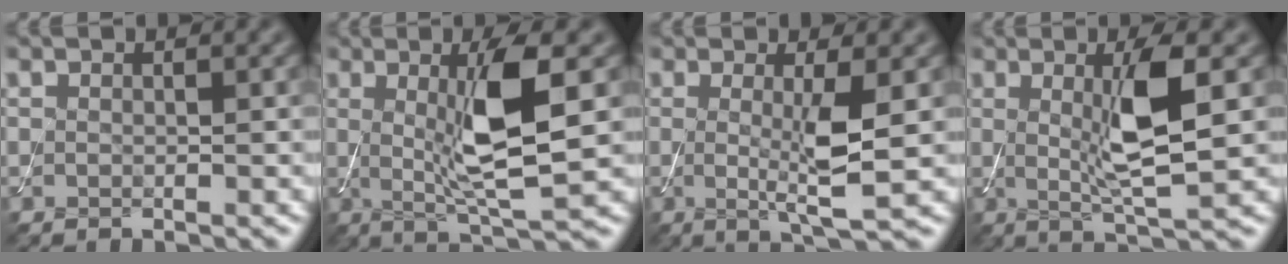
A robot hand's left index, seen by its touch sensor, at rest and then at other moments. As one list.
[{"total": 7.4, "force": [0.7, 1.4, 7.2], "torque": [-0.127, -0.007, 0.017]}, {"total": 4.4, "force": [0.0, 0.6, 4.4], "torque": [-0.082, -0.013, 0.002]}, {"total": 6.0, "force": [0.7, 1.1, 5.8], "torque": [-0.108, -0.007, 0.016]}]